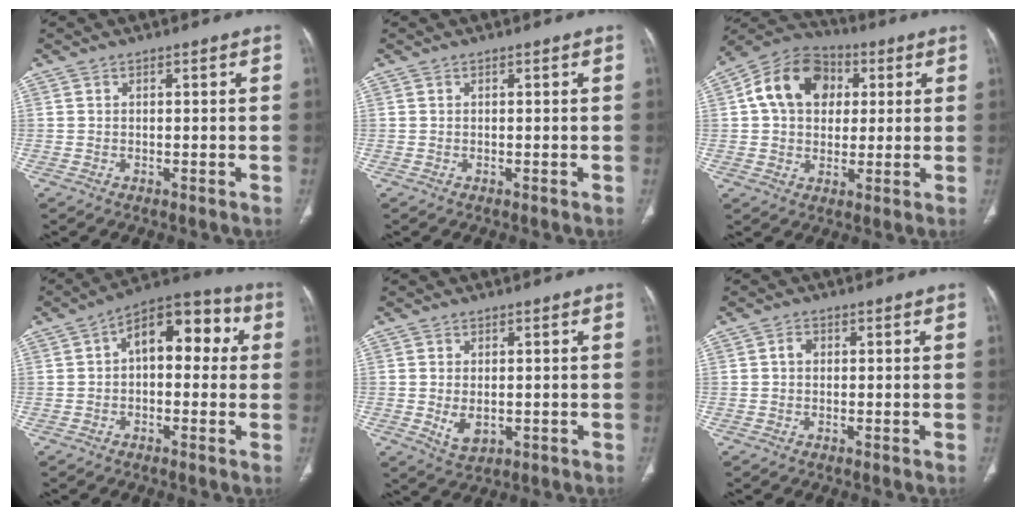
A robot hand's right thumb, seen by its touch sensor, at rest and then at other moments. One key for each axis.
{"total": 0.0}
{"total": 12.4, "fx": 2.9, "fy": 9.5, "fz": 7.3, "tx": -0.099, "ty": 0.011, "tz": 0.039}
{"total": 13.0, "fx": 2.0, "fy": 7.5, "fz": 10.4, "tx": -0.109, "ty": 0.042, "tz": 0.017}
{"total": 4.2, "fx": -0.5, "fy": 2.7, "fz": 3.2, "tx": -0.053, "ty": -0.010, "tz": 0.002}
{"total": 1.5, "fx": 0.1, "fy": 1.2, "fz": 0.9, "tx": -0.012, "ty": 0.006, "tz": -0.001}